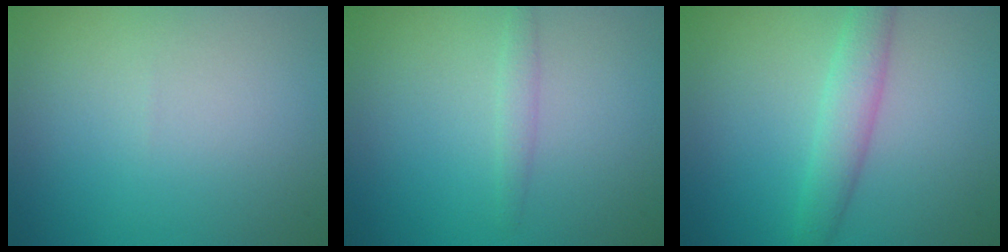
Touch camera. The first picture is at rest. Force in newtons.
{"total": 1.1, "press": 1.1, "slide": 0.0}
{"total": 2.9, "press": 2.9, "slide": 0.2}